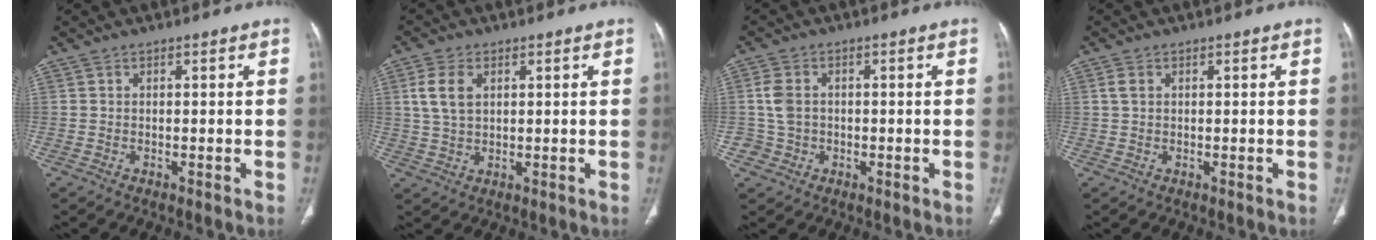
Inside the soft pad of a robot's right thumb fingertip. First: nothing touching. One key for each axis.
{"total": 5.9, "fx": 1.8, "fy": 3.6, "fz": 4.3, "tx": -0.090, "ty": 0.001, "tz": 0.038}
{"total": 4.3, "fx": 0.0, "fy": 3.7, "fz": 2.2, "tx": -0.034, "ty": 0.009, "tz": 0.000}
{"total": 1.5, "fx": 0.5, "fy": 1.0, "fz": 1.0, "tx": -0.027, "ty": 0.005, "tz": 0.011}